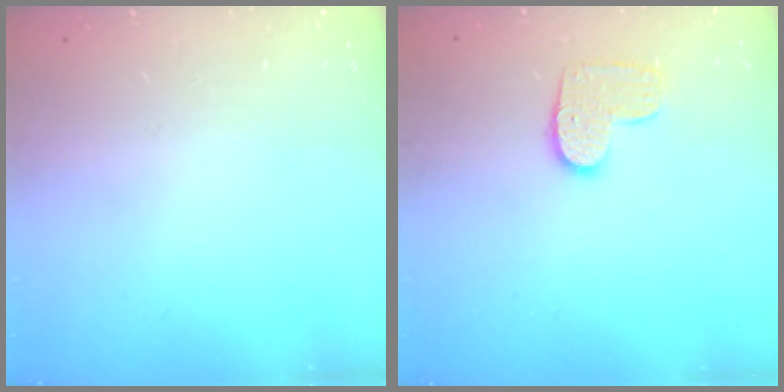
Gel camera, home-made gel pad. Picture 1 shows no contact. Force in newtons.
{"total": 8.3, "press": 8.3, "slide": 0.3}